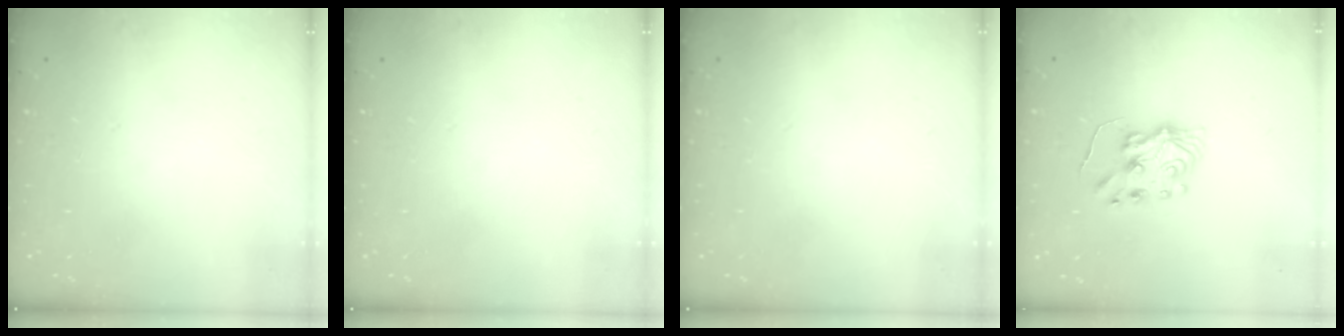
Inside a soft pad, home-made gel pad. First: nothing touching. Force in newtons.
{"total": 0.0}
{"total": 0.0}
{"total": 7.3, "press": 7.3, "slide": 0.7}